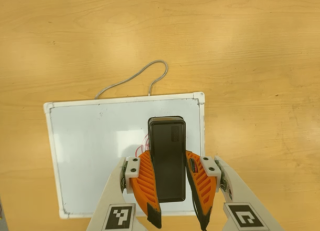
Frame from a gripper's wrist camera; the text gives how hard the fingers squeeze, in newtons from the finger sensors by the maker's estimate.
{"total": 7.1, "left": 5.9, "right": 8.2}